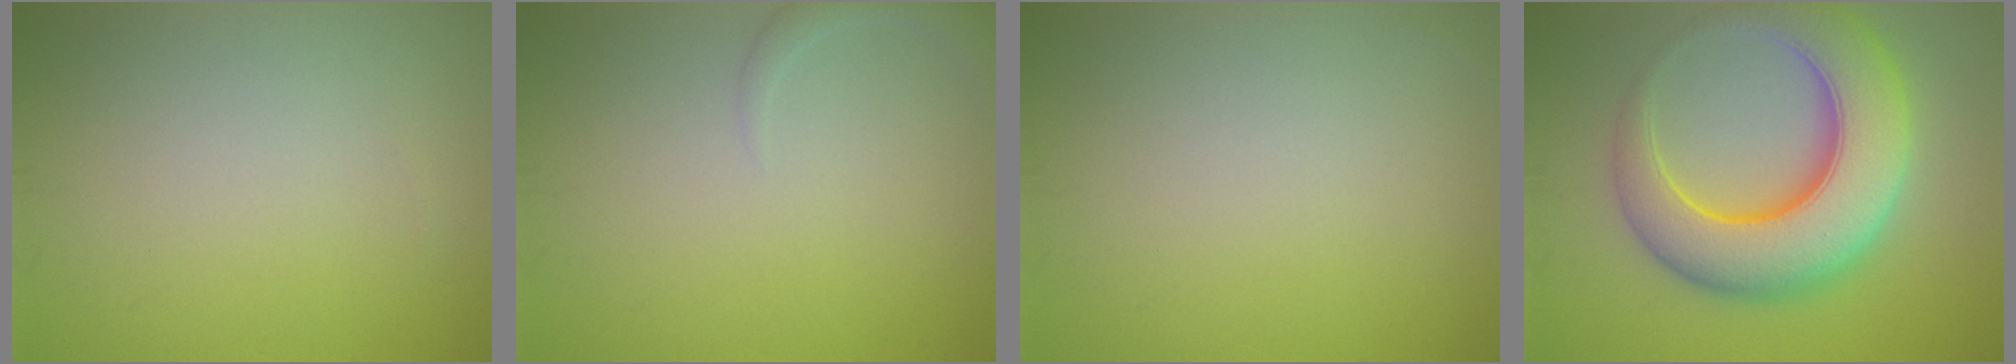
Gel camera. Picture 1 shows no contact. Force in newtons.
{"total": 1.5, "press": 1.5, "slide": 0.1}
{"total": 0.0}
{"total": 10.5, "press": 10.5, "slide": 0.4}